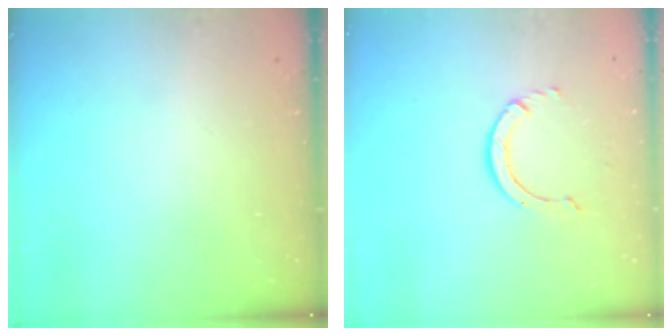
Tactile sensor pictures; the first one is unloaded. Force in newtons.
{"total": 3.5, "press": 3.5, "slide": 0.3}